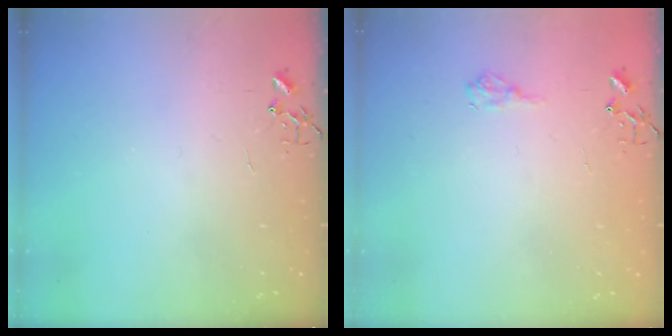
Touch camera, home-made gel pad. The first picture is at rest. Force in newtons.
{"total": 7.2, "press": 7.1, "slide": 0.9}